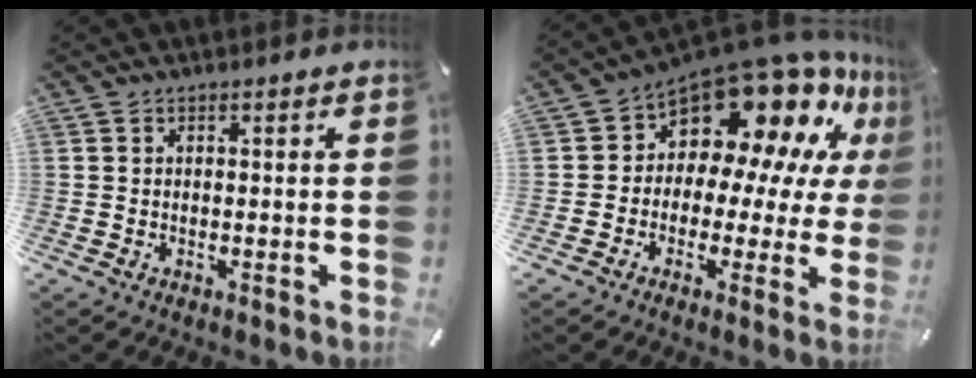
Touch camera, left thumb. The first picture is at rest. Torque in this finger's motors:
{"motor_torque": [2.04, 2.97, 0.52, -0.15, 0.10]}